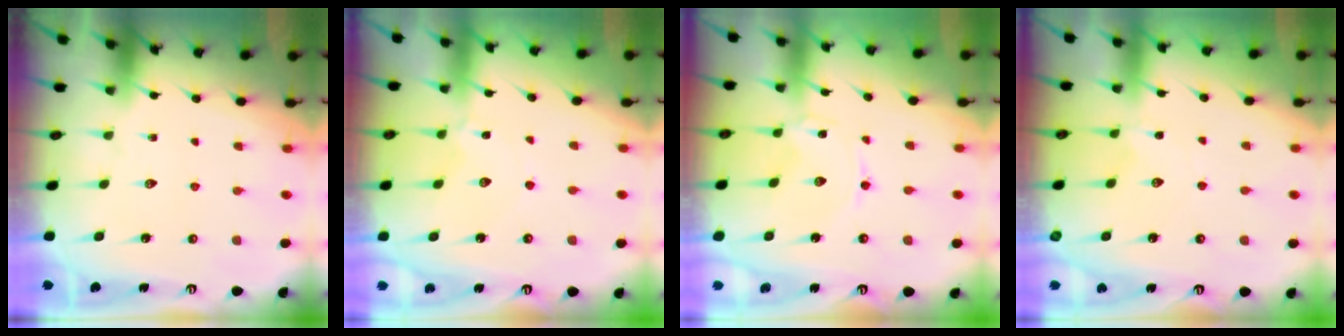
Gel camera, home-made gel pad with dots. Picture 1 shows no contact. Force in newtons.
{"total": 1.8, "press": 1.8, "slide": 0.4}
{"total": 0.0}
{"total": 2.1, "press": 2.1, "slide": 0.2}